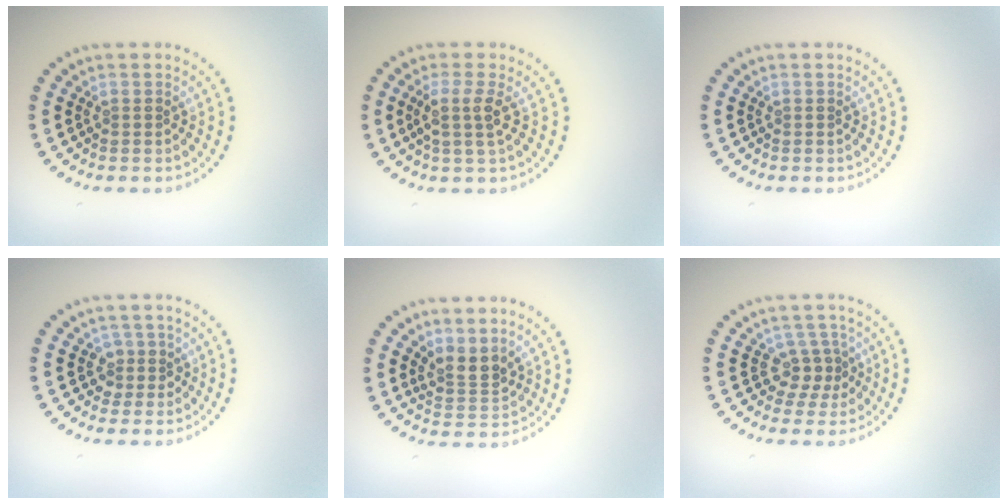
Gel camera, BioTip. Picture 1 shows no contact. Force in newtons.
{"total": 2.3, "press": 1.9, "slide": 1.3}
{"total": 0.0}
{"total": 1.8, "press": 1.4, "slide": 1.2}
{"total": 2.6, "press": 2.0, "slide": 1.6}
{"total": 2.5, "press": 1.8, "slide": 1.7}